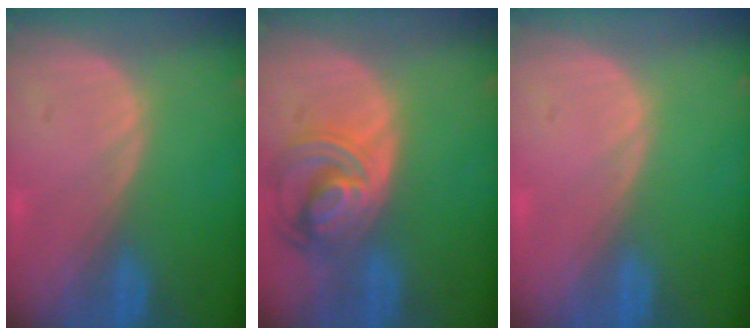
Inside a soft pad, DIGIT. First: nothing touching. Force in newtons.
{"total": 8.2, "press": 7.2, "slide": 4.1}
{"total": 0.0}